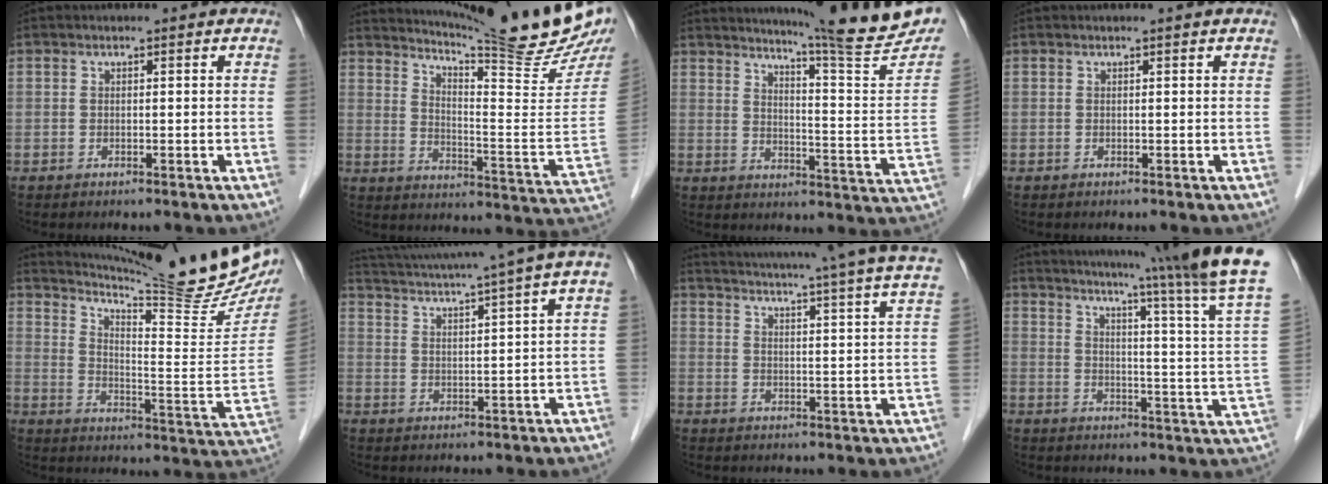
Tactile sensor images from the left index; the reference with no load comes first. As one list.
[{"total": 20.7, "force": [18.1, -1.8, 9.9], "torque": [-0.160, -0.095, 0.238]}, {"total": 17.4, "force": [15.7, -1.9, 7.3], "torque": [-0.108, -0.086, 0.193]}, {"total": 0.0}, {"total": 24.1, "force": [21.2, -0.7, 11.3], "torque": [-0.184, -0.099, 0.282]}, {"total": 14.6, "force": [12.1, -2.0, 7.8], "torque": [-0.142, -0.007, 0.168]}, {"total": 25.8, "force": [22.4, -0.5, 12.9], "torque": [-0.206, -0.043, 0.272]}, {"total": 24.5, "force": [19.5, -2.3, 14.6], "torque": [-0.217, -0.068, 0.238]}]